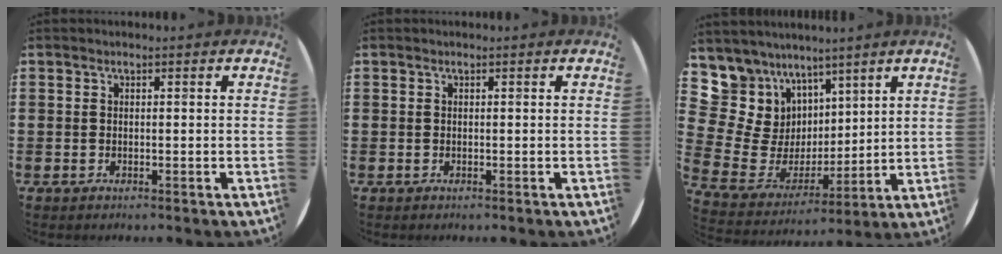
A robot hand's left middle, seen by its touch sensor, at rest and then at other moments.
{"total": 0.0}
{"total": 8.0, "force": [4.6, 6.6, 0.4], "torque": [-0.060, -0.047, 0.094]}